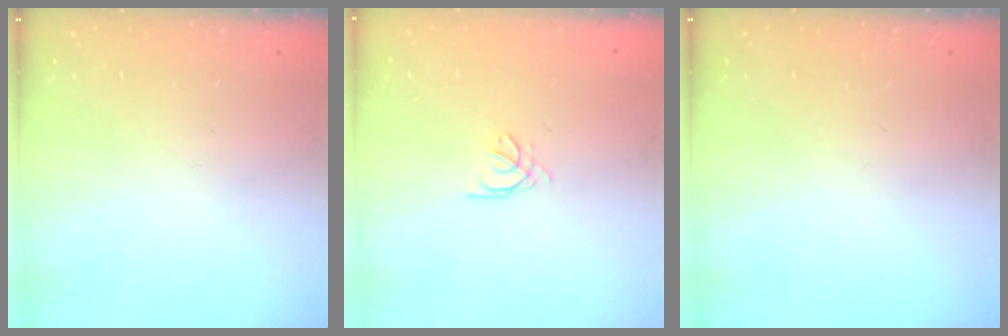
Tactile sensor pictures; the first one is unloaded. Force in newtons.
{"total": 1.2, "press": 1.1, "slide": 0.4}
{"total": 0.0}